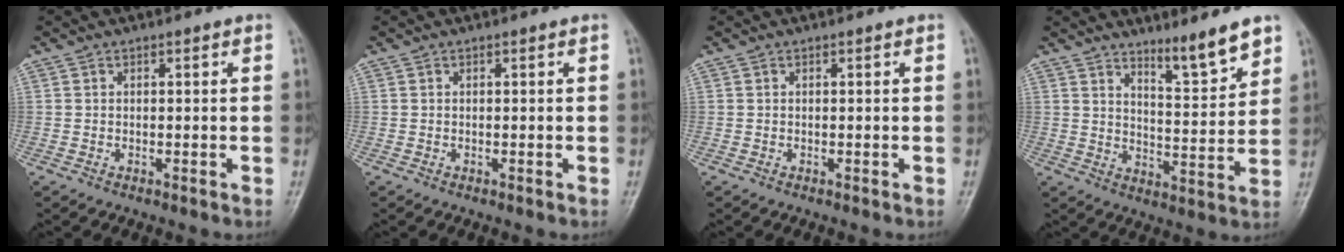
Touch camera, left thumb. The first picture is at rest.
{"total": 0.0}
{"total": 0.0}
{"total": 8.1, "force": [6.5, 0.9, 4.8], "torque": [-0.070, -0.062, 0.109]}